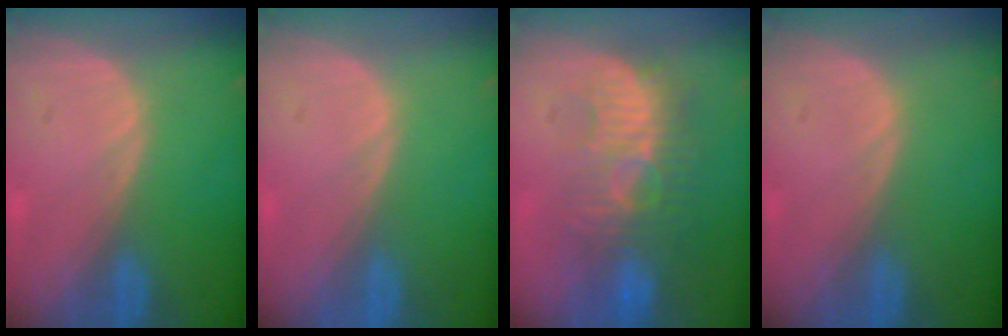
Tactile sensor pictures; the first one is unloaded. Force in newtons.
{"total": 0.0}
{"total": 9.1, "press": 8.7, "slide": 2.7}
{"total": 0.0}